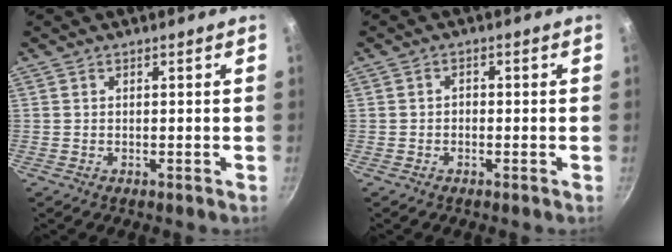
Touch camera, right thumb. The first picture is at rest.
{"total": 1.2, "force": [-0.4, 0.9, 0.7], "torque": [-0.011, 0.006, -0.008]}